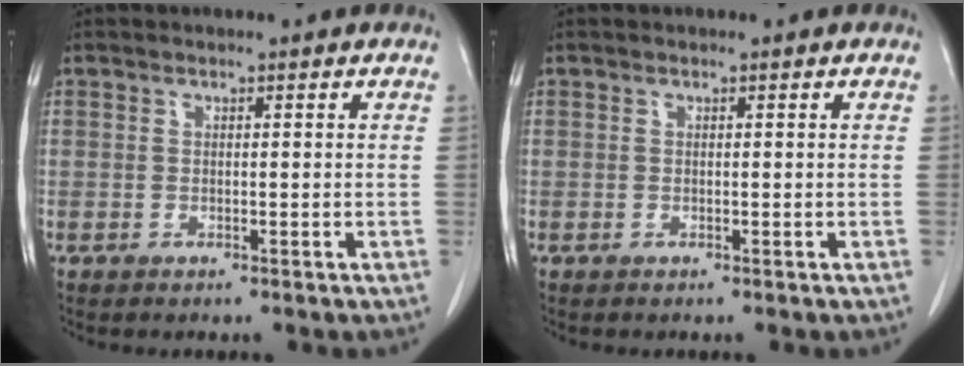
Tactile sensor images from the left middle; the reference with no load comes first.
{"total": 0.0}